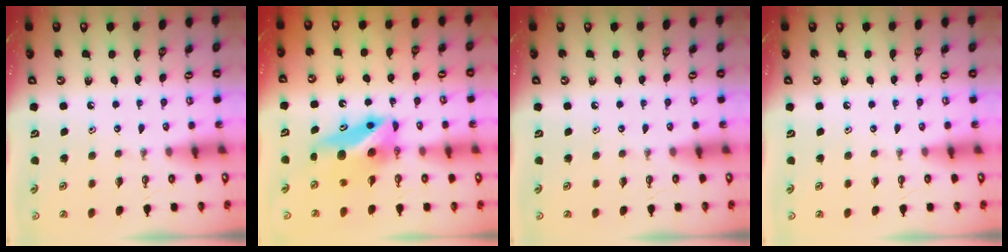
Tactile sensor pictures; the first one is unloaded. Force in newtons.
{"total": 9.5, "press": 8.3, "slide": 4.4}
{"total": 0.0}
{"total": 0.0}